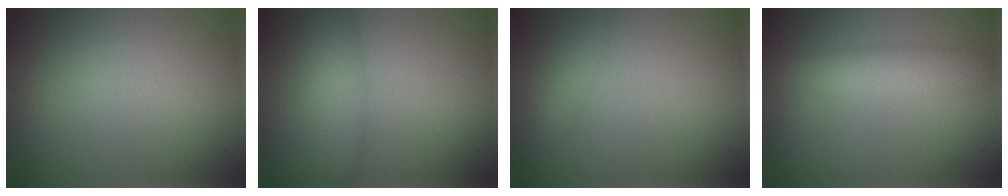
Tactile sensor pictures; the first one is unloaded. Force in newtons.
{"total": 3.4, "press": 3.4, "slide": 0.1}
{"total": 1.3, "press": 1.3, "slide": 0.0}
{"total": 3.8, "press": 3.8, "slide": 0.1}